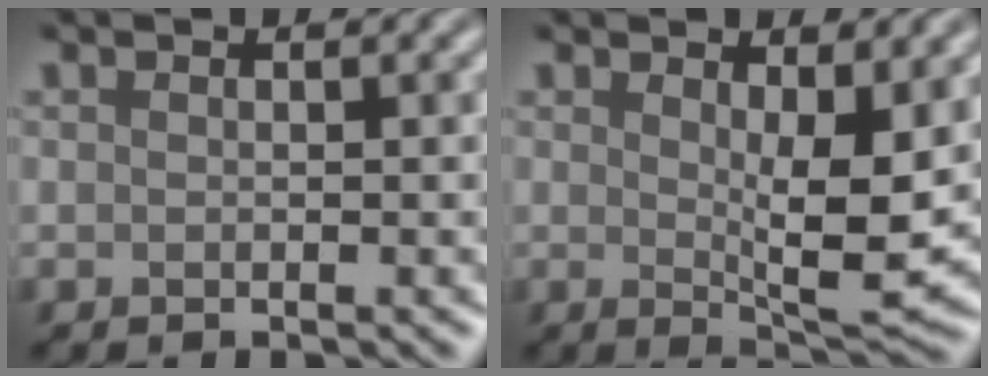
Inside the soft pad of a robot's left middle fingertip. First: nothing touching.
{"total": 4.9, "force": [1.0, 1.2, 4.6], "torque": [-0.074, -0.018, 0.022]}